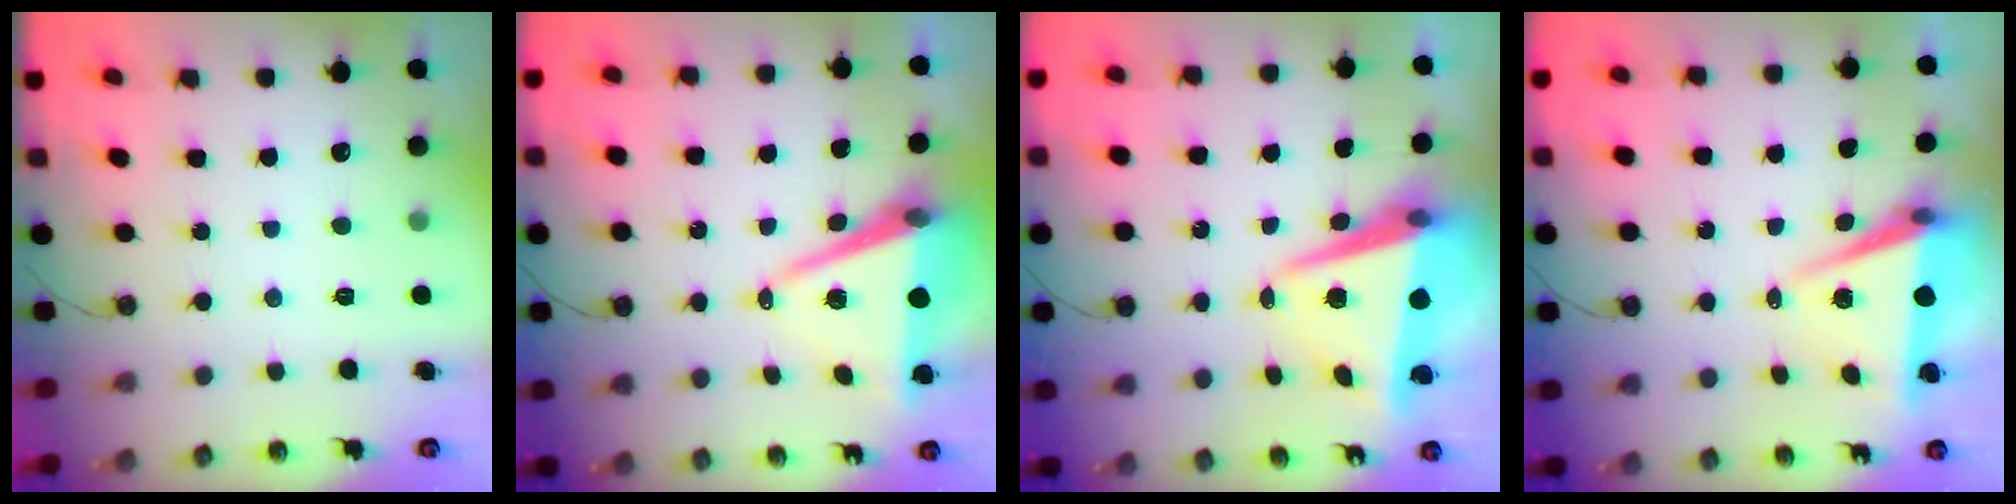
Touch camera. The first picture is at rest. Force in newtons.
{"total": 10.2, "press": 9.3, "slide": 4.1}
{"total": 10.6, "press": 10.4, "slide": 2.0}
{"total": 7.6, "press": 6.1, "slide": 4.5}